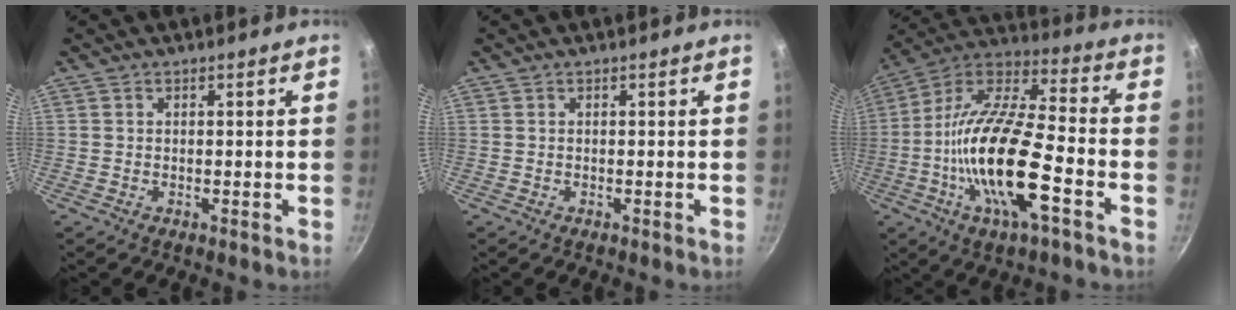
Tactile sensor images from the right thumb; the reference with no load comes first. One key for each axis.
{"total": 0.0}
{"total": 21.5, "fx": -6.2, "fy": 6.9, "fz": 19.4, "tx": -0.365, "ty": 0.030, "tz": -0.133}